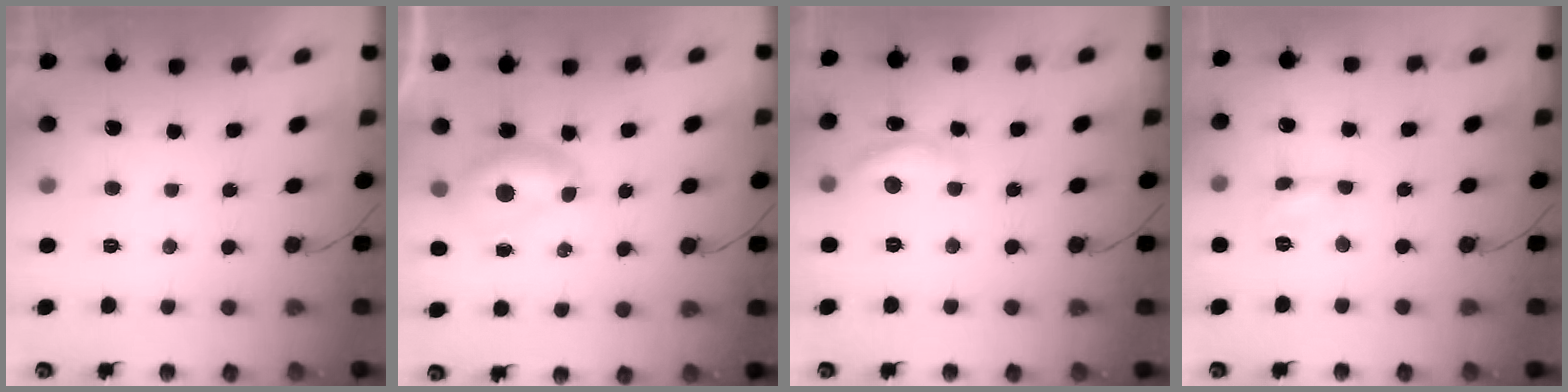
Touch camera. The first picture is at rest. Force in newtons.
{"total": 6.8, "press": 6.7, "slide": 0.8}
{"total": 11.1, "press": 11.1, "slide": 0.8}
{"total": 2.7, "press": 2.7, "slide": 0.2}